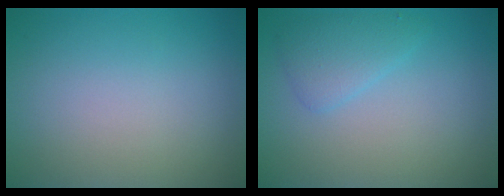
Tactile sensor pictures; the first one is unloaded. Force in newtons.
{"total": 2.1, "press": 2.1, "slide": 0.1}